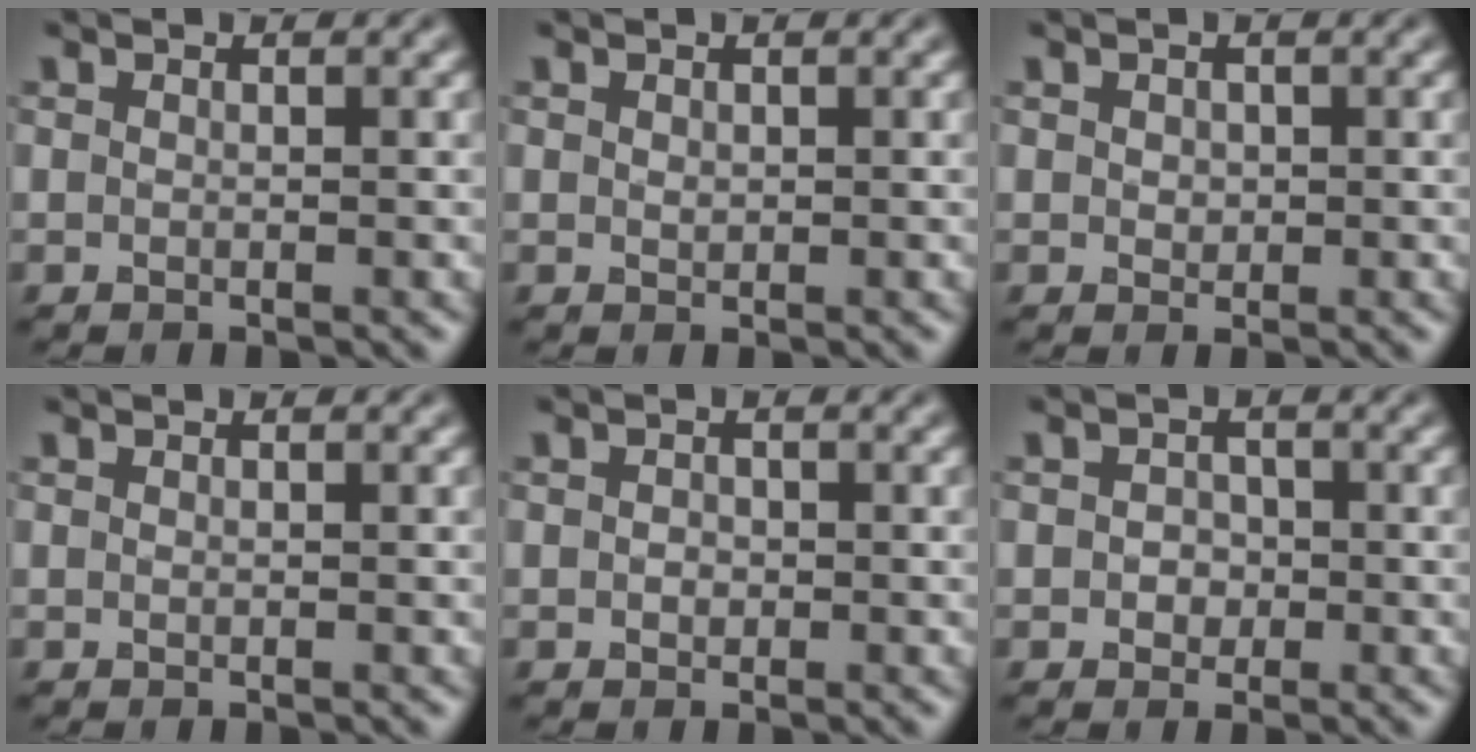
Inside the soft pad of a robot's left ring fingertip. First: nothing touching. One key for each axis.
{"total": 0.5, "fx": 0.2, "fy": 0.4, "fz": 0.3, "tx": -0.005, "ty": -0.001, "tz": 0.004}
{"total": 0.8, "fx": 0.2, "fy": 0.7, "fz": 0.3, "tx": -0.006, "ty": -0.003, "tz": 0.005}
{"total": 0.0}
{"total": 0.9, "fx": 0.0, "fy": 0.7, "fz": 0.5, "tx": -0.008, "ty": -0.003, "tz": -0.003}
{"total": 1.6, "fx": -0.1, "fy": 1.4, "fz": 0.7, "tx": -0.008, "ty": -0.002, "tz": -0.005}